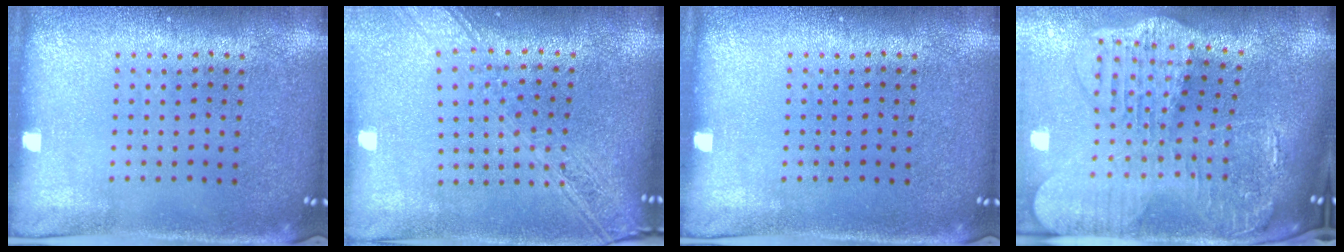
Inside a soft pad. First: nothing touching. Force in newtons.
{"total": 2.2, "press": 1.8, "slide": 1.3}
{"total": 0.0}
{"total": 4.4, "press": 3.3, "slide": 2.9}